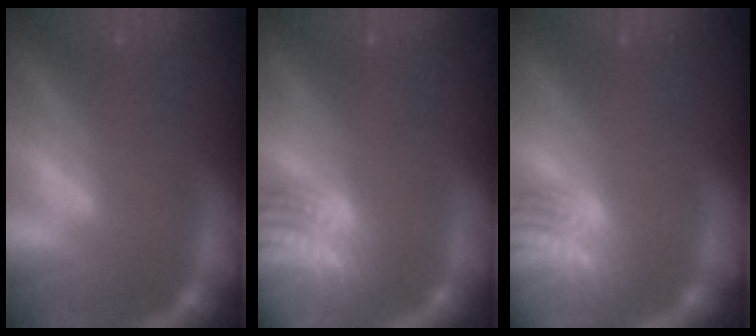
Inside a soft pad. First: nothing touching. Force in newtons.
{"total": 9.5}
{"total": 8.5}